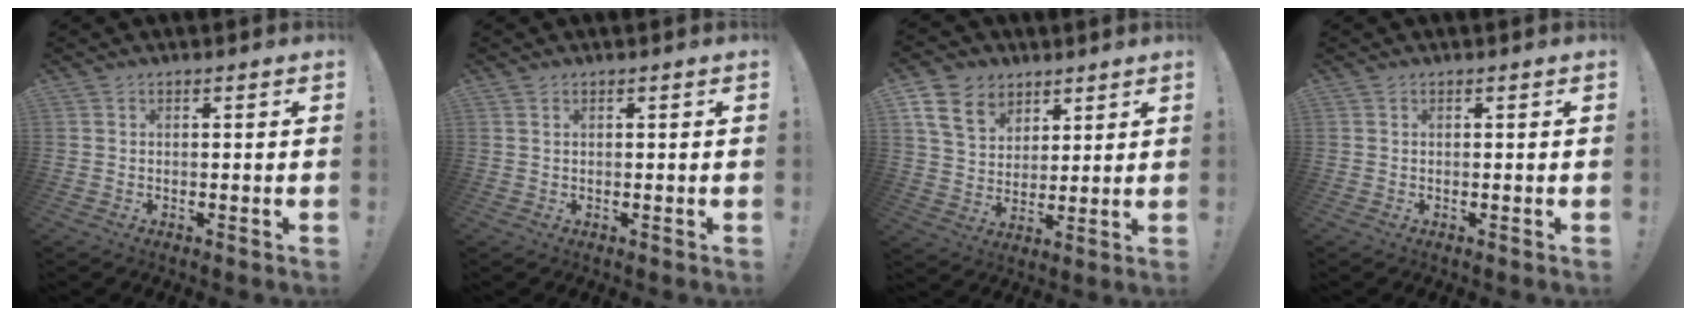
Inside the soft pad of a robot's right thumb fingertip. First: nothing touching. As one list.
[{"total": 0.5, "force": [0.3, 0.2, 0.4], "torque": [-0.014, 0.003, 0.007]}, {"total": 12.5, "force": [6.9, 9.1, 5.3], "torque": [-0.087, -0.032, 0.138]}, {"total": 0.0}]